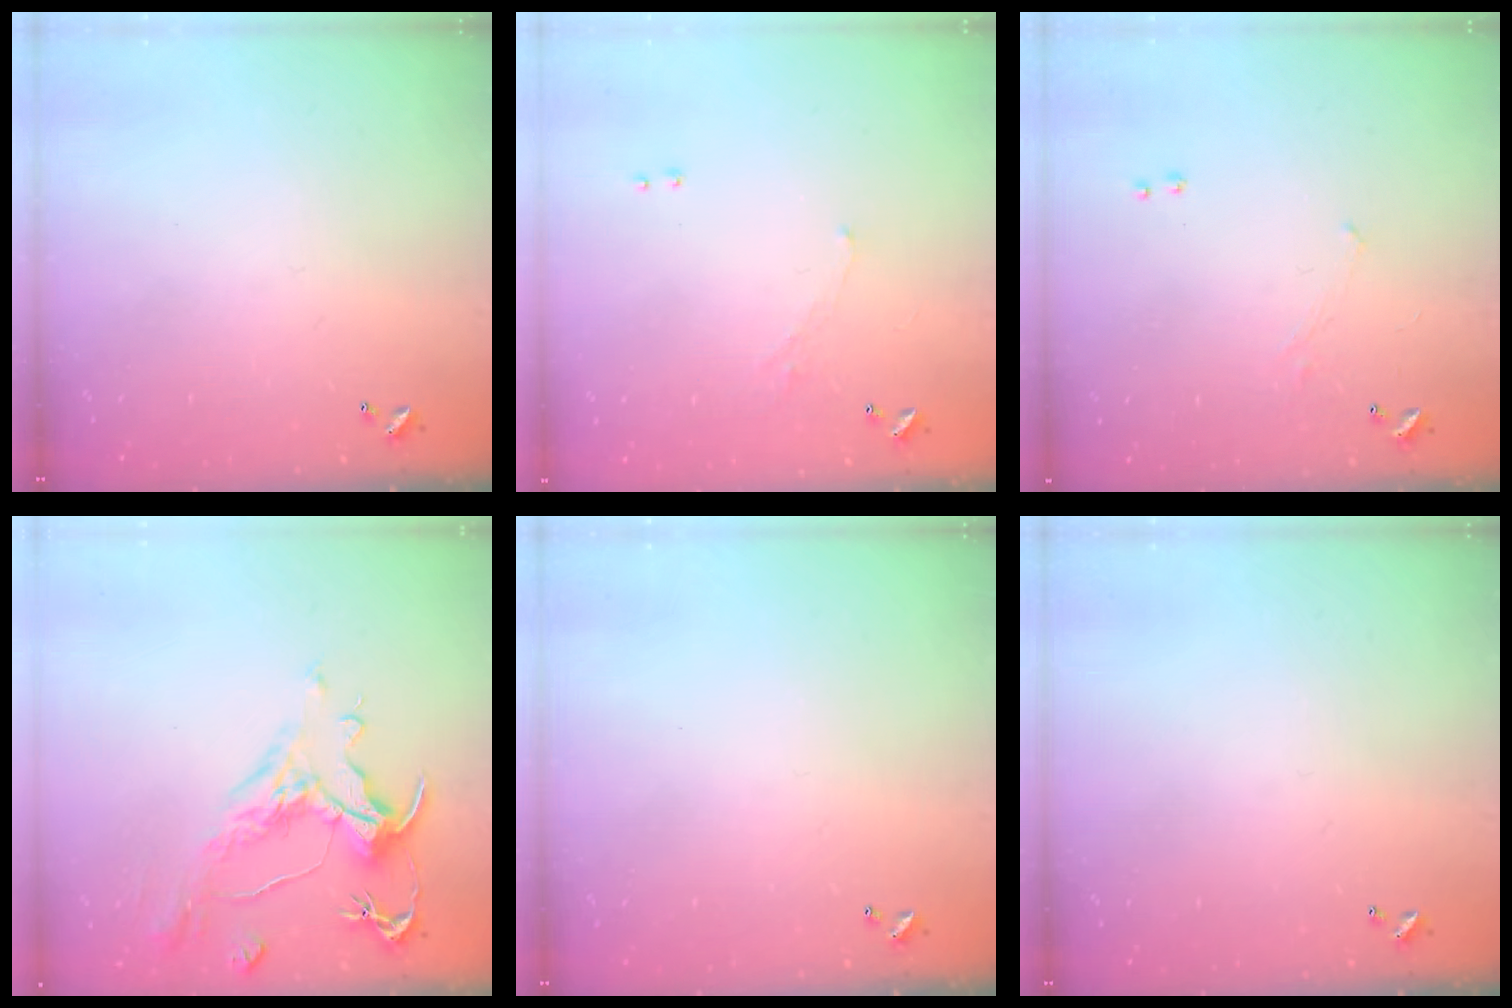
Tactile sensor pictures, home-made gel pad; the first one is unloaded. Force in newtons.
{"total": 0.8, "press": 0.6, "slide": 0.5}
{"total": 1.2, "press": 1.1, "slide": 0.5}
{"total": 1.6, "press": 0.7, "slide": 1.4}
{"total": 0.0}
{"total": 0.0}